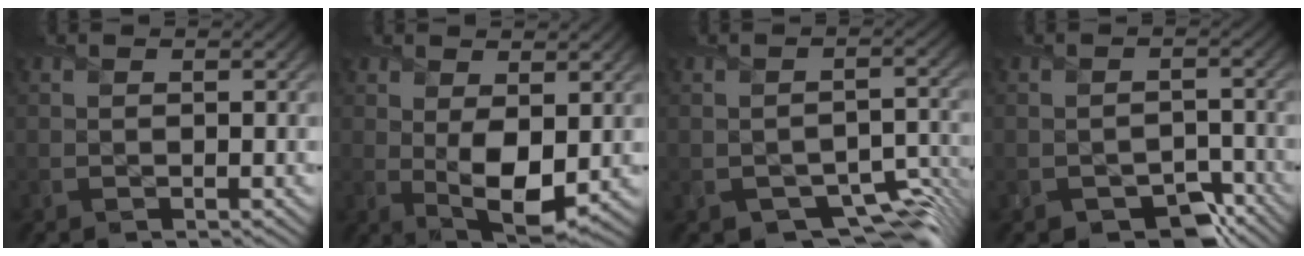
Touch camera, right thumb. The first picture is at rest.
{"total": 6.1, "force": [0.5, 3.3, 5.1], "torque": [-0.106, -0.012, 0.017]}
{"total": 6.4, "force": [-3.7, 3.5, 3.8], "torque": [-0.051, -0.022, -0.055]}
{"total": 4.3, "force": [-2.8, 2.6, 1.9], "torque": [-0.024, -0.010, -0.046]}